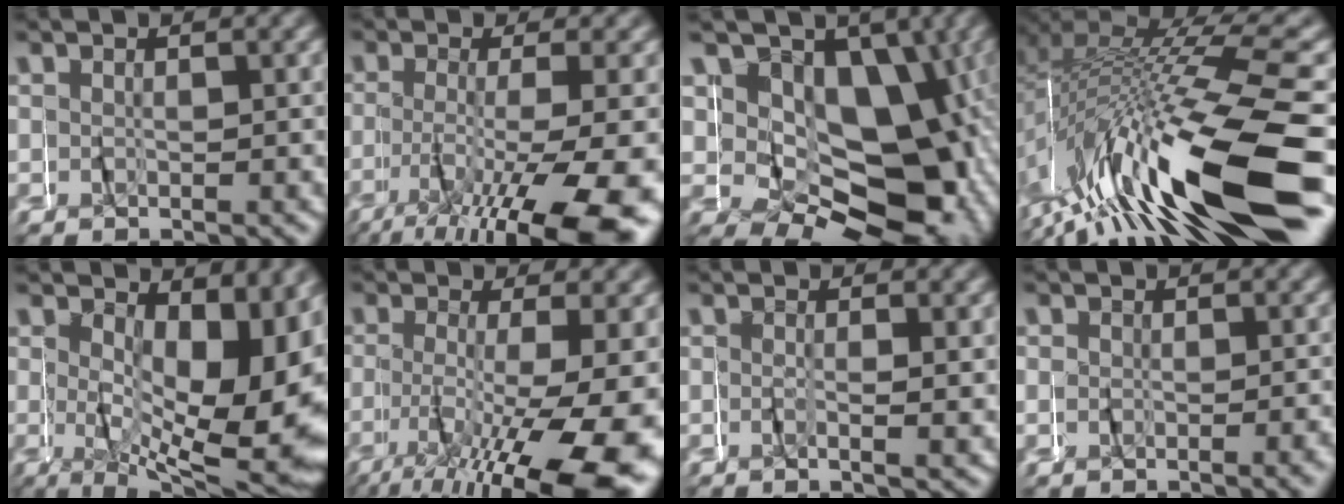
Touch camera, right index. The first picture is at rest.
{"total": 8.6, "force": [-3.7, 2.0, 7.6], "torque": [-0.121, -0.019, -0.047]}
{"total": 14.6, "force": [-2.1, 10.2, 10.2], "torque": [-0.166, -0.036, -0.017]}
{"total": 12.0, "force": [-4.8, 4.0, 10.2], "torque": [-0.191, 0.000, -0.071]}
{"total": 11.9, "force": [-0.6, 5.1, 10.7], "torque": [-0.128, -0.012, -0.002]}
{"total": 9.7, "force": [-3.3, 2.8, 8.7], "torque": [-0.132, -0.018, -0.039]}
{"total": 1.0, "force": [-0.6, -0.7, 0.2], "torque": [-0.017, -0.004, -0.014]}
{"total": 0.5, "force": [-0.5, 0.2, 0.1], "torque": [-0.004, -0.004, -0.009]}